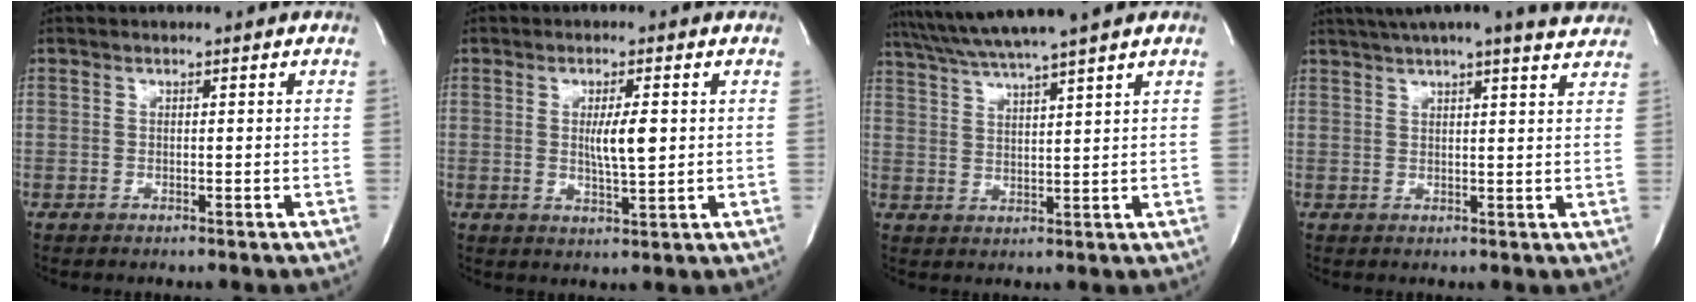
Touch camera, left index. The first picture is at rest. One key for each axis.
{"total": 4.8, "fx": 0.5, "fy": 0.7, "fz": 4.7, "tx": -0.081, "ty": -0.005, "tz": 0.008}
{"total": 9.2, "fx": 7.8, "fy": -1.9, "fz": 4.5, "tx": -0.084, "ty": 0.018, "tz": 0.128}
{"total": 15.0, "fx": 13.4, "fy": 0.9, "fz": 6.6, "tx": -0.107, "ty": 0.023, "tz": 0.164}